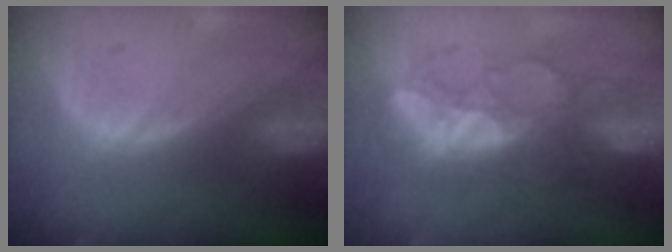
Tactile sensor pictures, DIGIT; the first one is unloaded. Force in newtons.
{"total": 8.3, "press": 7.7, "slide": 3.1}